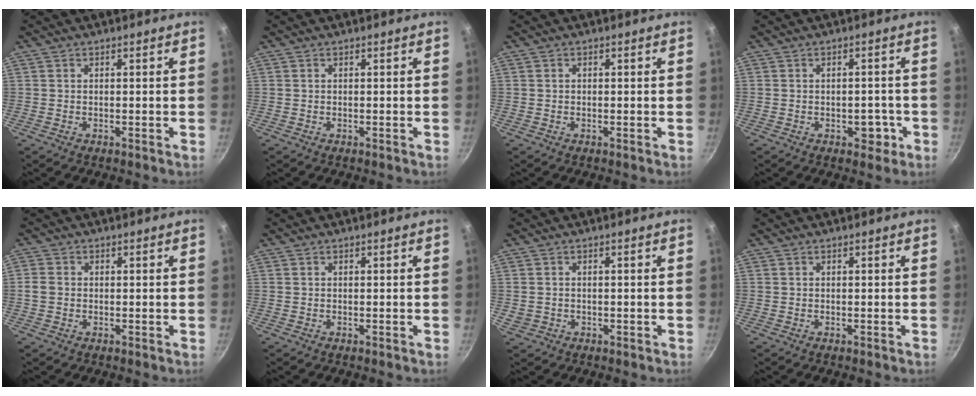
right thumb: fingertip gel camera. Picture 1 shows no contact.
{"total": 0.0}
{"total": 0.5, "force": [0.1, 0.5, 0.2], "torque": [0.000, 0.004, 0.001]}
{"total": 3.8, "force": [-1.4, 2.6, 2.5], "torque": [-0.007, 0.011, -0.015]}
{"total": 2.5, "force": [-0.3, 2.1, 1.3], "torque": [-0.023, 0.008, -0.007]}
{"total": 0.0}
{"total": 1.8, "force": [-0.3, 1.6, 0.8], "torque": [-0.014, 0.004, 0.003]}
{"total": 0.0}